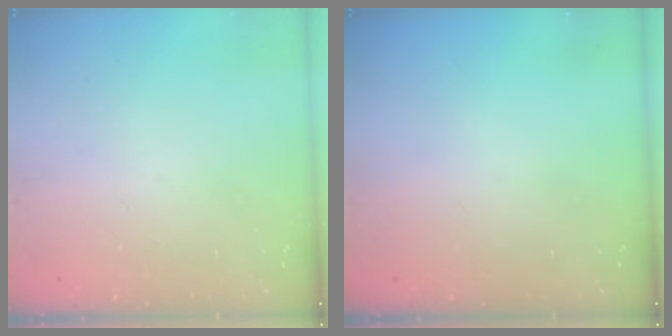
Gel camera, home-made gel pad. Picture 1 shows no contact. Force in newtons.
{"total": 0.0}